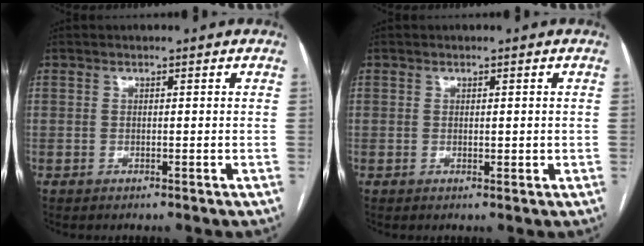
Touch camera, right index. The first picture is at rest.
{"total": 1.1, "force": [0.1, 0.6, 0.9], "torque": [-0.014, -0.003, 0.004]}